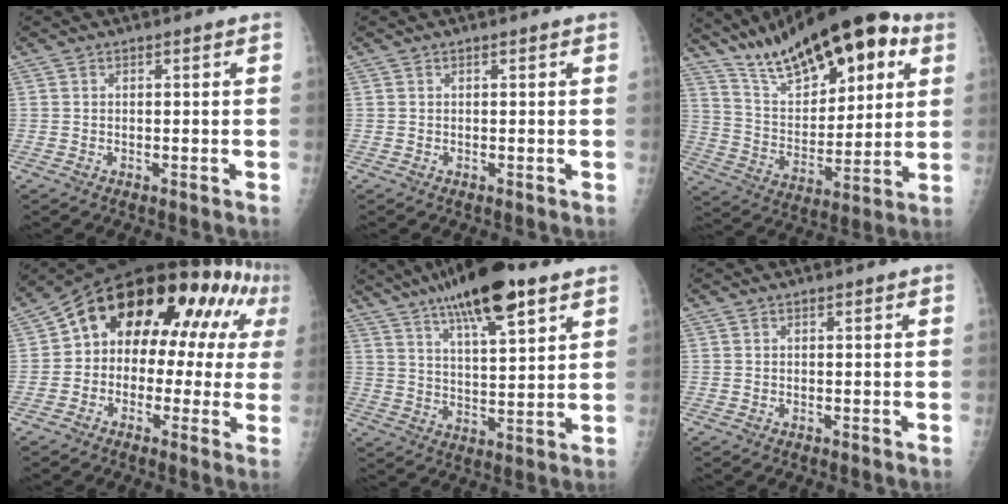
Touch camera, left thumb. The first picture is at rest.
{"total": 0.0}
{"total": 23.5, "force": [13.7, 9.5, 16.6], "torque": [-0.226, -0.035, 0.235]}
{"total": 19.1, "force": [3.9, 12.9, 13.4], "torque": [-0.131, 0.053, 0.046]}
{"total": 17.6, "force": [10.9, 4.7, 13.0], "torque": [-0.203, -0.031, 0.181]}
{"total": 0.0}